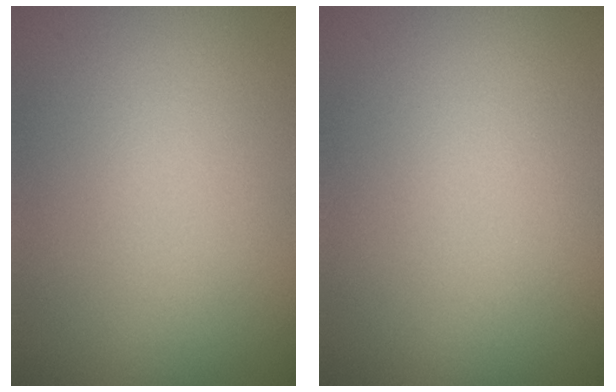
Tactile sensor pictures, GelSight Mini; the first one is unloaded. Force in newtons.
{"total": 0.0}